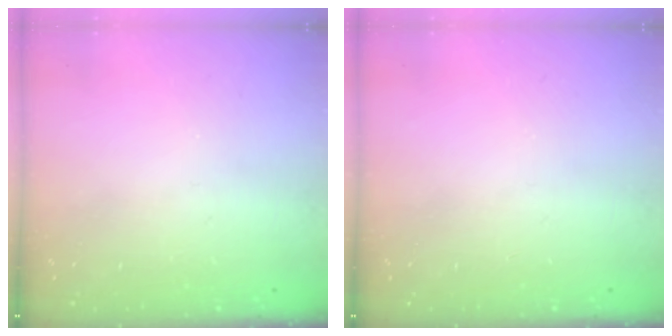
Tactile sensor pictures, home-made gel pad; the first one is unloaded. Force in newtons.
{"total": 0.0}